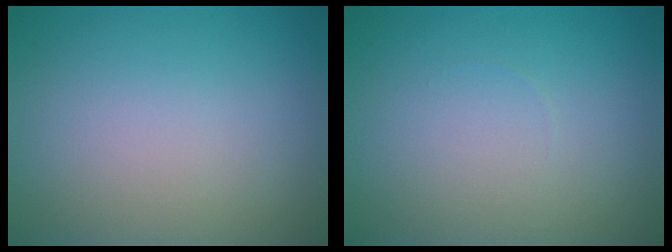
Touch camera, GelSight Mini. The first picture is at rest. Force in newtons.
{"total": 0.0}